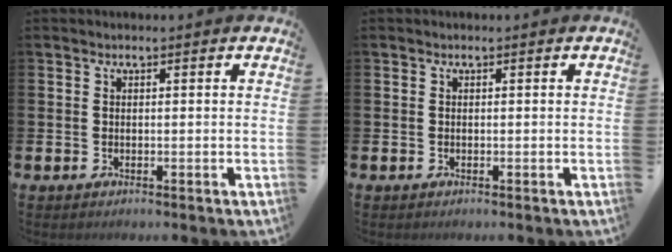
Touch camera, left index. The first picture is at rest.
{"total": 0.0}